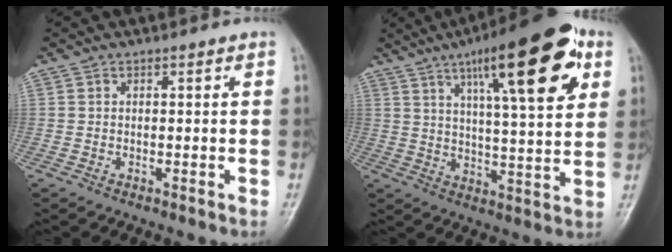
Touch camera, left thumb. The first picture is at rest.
{"total": 21.3, "force": [9.8, 5.6, 18.0], "torque": [-0.239, -0.016, 0.144]}